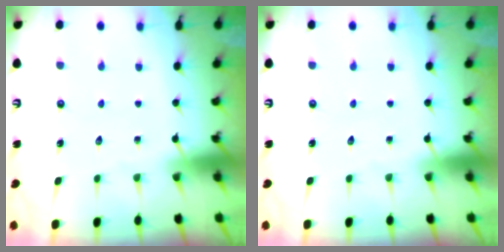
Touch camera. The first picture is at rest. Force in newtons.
{"total": 0.0}